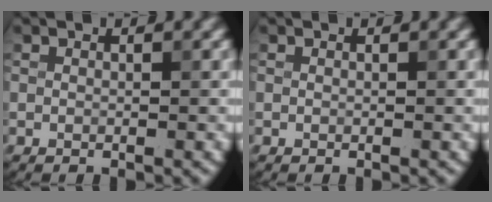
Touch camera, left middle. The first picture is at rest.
{"total": 0.0}